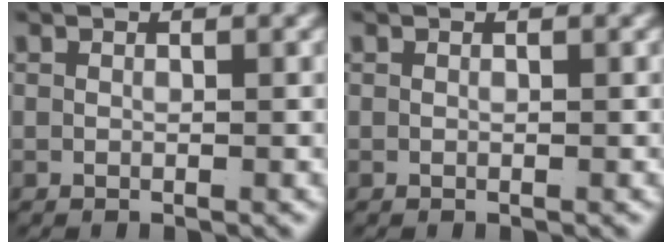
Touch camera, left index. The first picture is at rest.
{"total": 0.0}